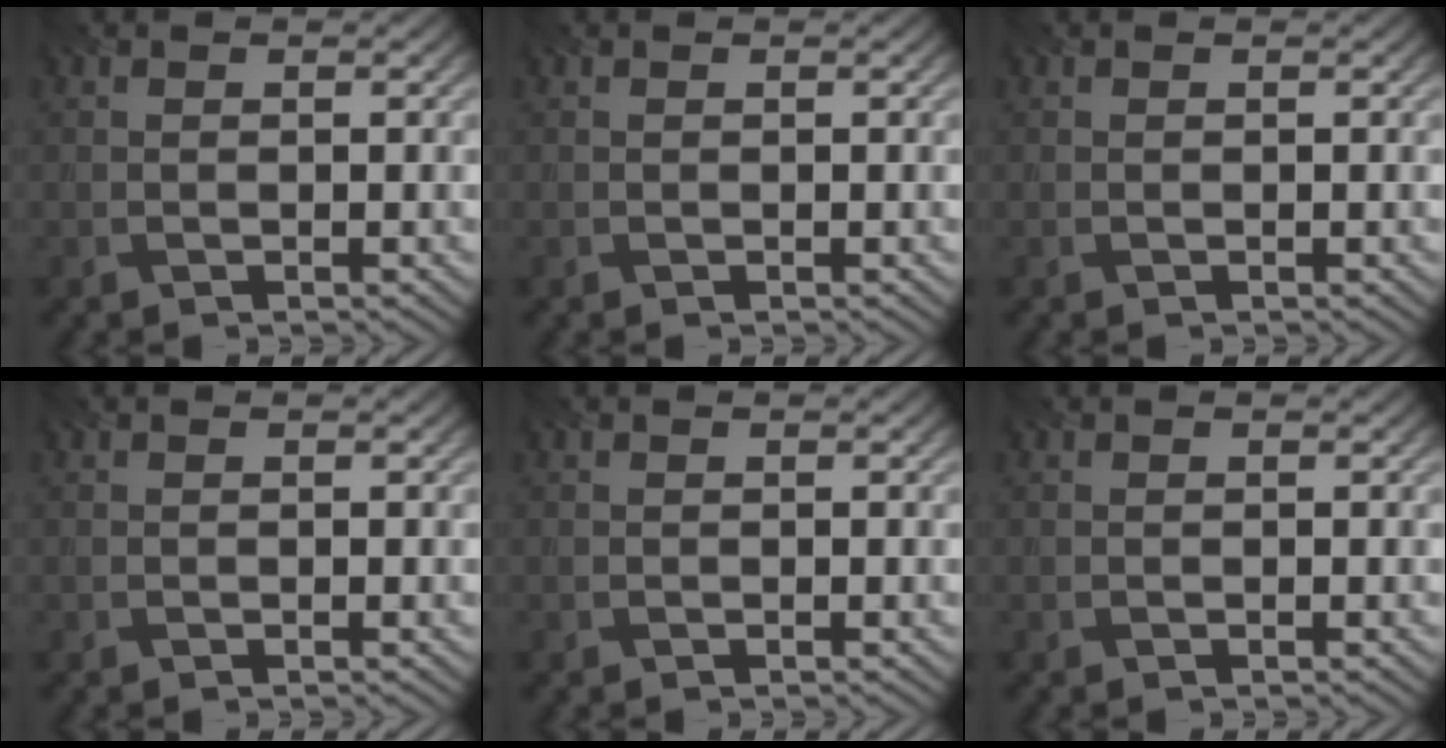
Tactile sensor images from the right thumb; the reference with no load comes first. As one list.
[{"total": 0.0}, {"total": 0.0}, {"total": 0.0}, {"total": 0.0}, {"total": 0.0}]